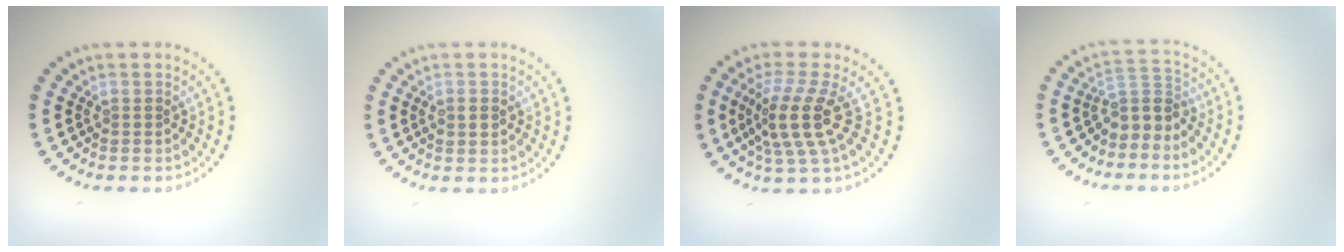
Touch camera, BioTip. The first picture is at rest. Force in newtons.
{"total": 1.8, "press": 1.8, "slide": 0.3}
{"total": 4.2, "press": 3.4, "slide": 2.4}
{"total": 2.9, "press": 2.1, "slide": 2.0}